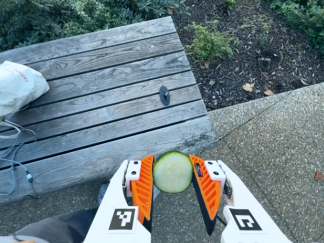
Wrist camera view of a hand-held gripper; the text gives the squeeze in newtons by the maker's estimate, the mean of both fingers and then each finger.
{"total": 14.1, "left": 14.5, "right": 13.6}